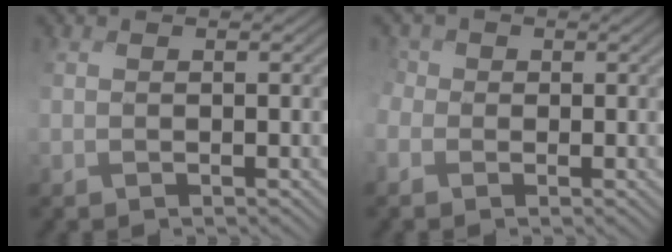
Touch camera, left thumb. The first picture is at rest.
{"total": 3.9, "force": [-1.0, 3.6, 1.0], "torque": [-0.048, 0.007, -0.047]}